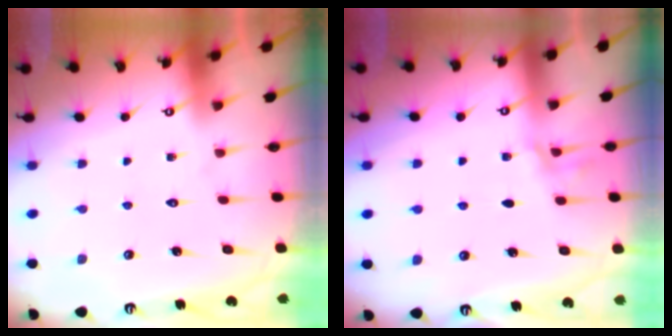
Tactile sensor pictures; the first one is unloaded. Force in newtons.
{"total": 1.3, "press": 1.2, "slide": 0.3}